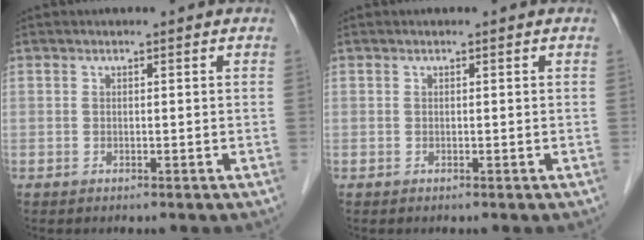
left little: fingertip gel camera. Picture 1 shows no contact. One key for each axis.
{"total": 0.0}